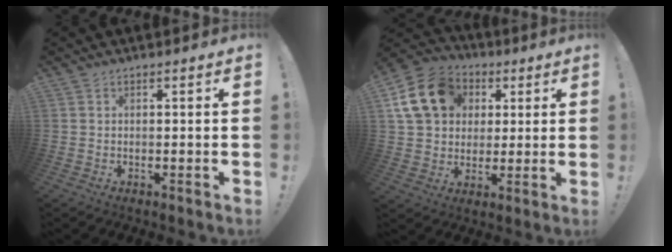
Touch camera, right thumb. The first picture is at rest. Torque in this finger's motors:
{"motor_torque": [1.68, 1.67, 1.01, 0.11, 0.05]}